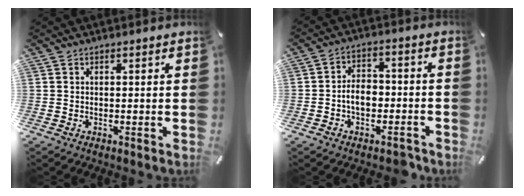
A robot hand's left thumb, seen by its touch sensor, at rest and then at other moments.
{"total": 7.0, "force": [-2.5, 4.8, 4.5], "torque": [-0.071, 0.020, -0.044]}